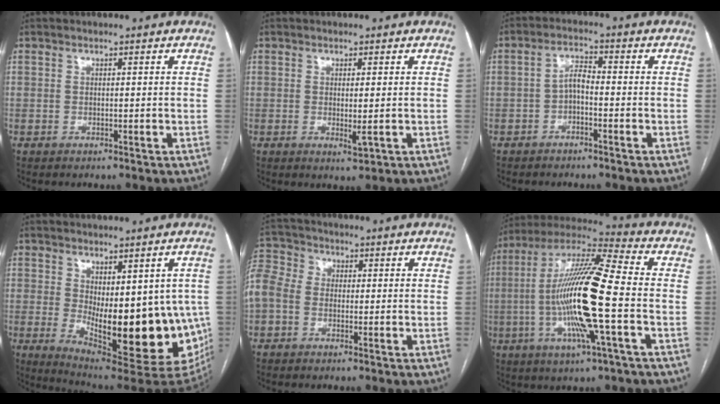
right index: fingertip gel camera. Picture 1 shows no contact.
{"total": 2.4, "force": [-0.4, 0.3, 2.4], "torque": [-0.040, -0.009, -0.003]}
{"total": 3.2, "force": [-1.1, 1.1, 2.8], "torque": [-0.052, 0.012, -0.022]}
{"total": 19.0, "force": [-3.3, 6.7, 17.5], "torque": [-0.173, -0.017, -0.022]}
{"total": 15.4, "force": [-0.7, 13.3, 7.7], "torque": [-0.251, 0.053, -0.018]}
{"total": 18.8, "force": [-3.0, 0.7, 18.5], "torque": [-0.365, -0.005, -0.064]}